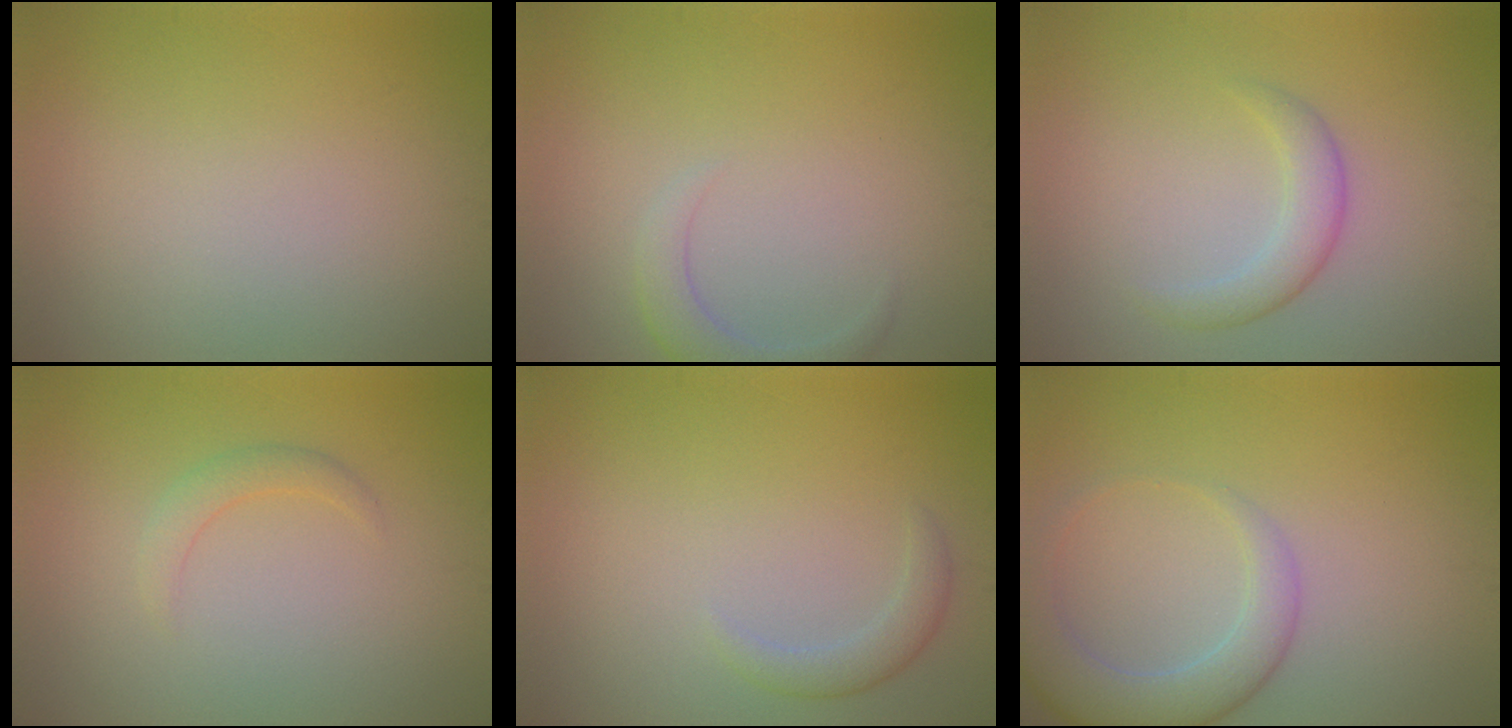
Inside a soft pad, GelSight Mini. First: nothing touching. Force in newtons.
{"total": 2.2, "press": 2.2, "slide": 0.2}
{"total": 2.5, "press": 2.5, "slide": 0.0}
{"total": 1.4, "press": 1.4, "slide": 0.0}
{"total": 1.8, "press": 1.8, "slide": 0.3}
{"total": 4.8, "press": 4.8, "slide": 0.4}